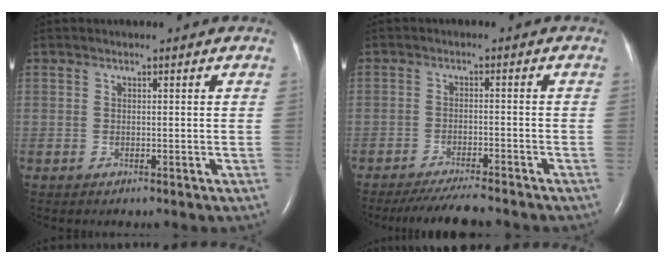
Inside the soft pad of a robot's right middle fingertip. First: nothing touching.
{"total": 7.5, "force": [-6.9, 0.5, 3.1], "torque": [-0.048, -0.020, -0.111]}